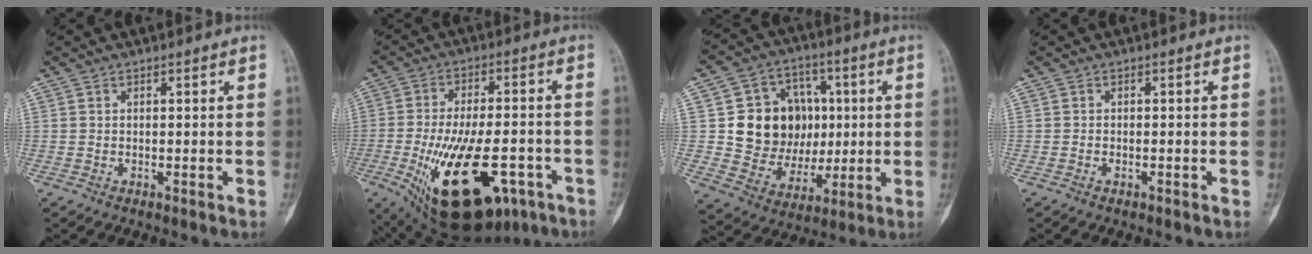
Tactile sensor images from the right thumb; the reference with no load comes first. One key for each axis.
{"total": 23.3, "fx": -9.1, "fy": 10.8, "fz": 18.6, "tx": -0.308, "ty": 0.007, "tz": -0.122}
{"total": 16.5, "fx": 1.8, "fy": 13.6, "fz": 9.1, "tx": -0.088, "ty": 0.008, "tz": 0.048}
{"total": 0.5, "fx": -0.3, "fy": 0.3, "fz": 0.3, "tx": -0.010, "ty": 0.004, "tz": -0.005}